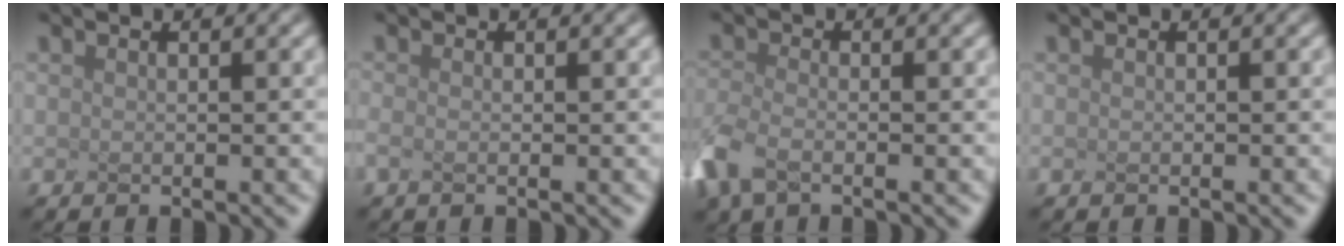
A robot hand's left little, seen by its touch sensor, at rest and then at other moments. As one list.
[{"total": 1.0, "force": [-0.9, -0.3, 0.2], "torque": [-0.023, 0.005, -0.004]}, {"total": 3.2, "force": [-2.9, 0.0, 1.3], "torque": [-0.075, -0.010, -0.025]}, {"total": 0.0}]